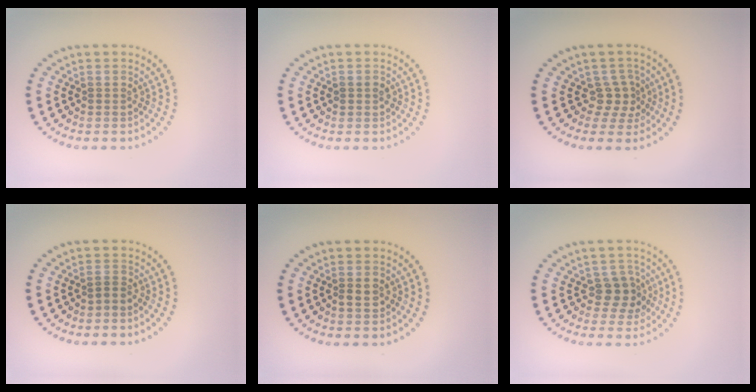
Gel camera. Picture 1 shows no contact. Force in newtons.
{"total": 1.0, "press": 1.0, "slide": 0.1}
{"total": 2.2, "press": 1.5, "slide": 1.6}
{"total": 0.8, "press": 0.5, "slide": 0.7}
{"total": 1.3, "press": 1.3, "slide": 0.2}
{"total": 2.8, "press": 2.5, "slide": 1.1}